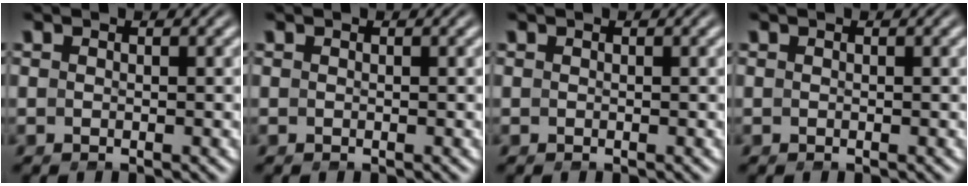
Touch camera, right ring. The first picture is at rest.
{"total": 0.0}
{"total": 0.0}
{"total": 0.0}